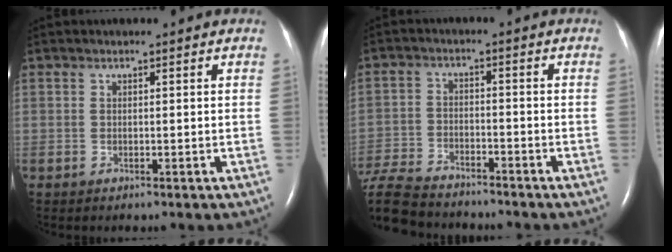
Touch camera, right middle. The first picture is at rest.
{"total": 15.2, "force": [-13.1, 4.8, 6.0], "torque": [-0.169, -0.014, -0.217]}